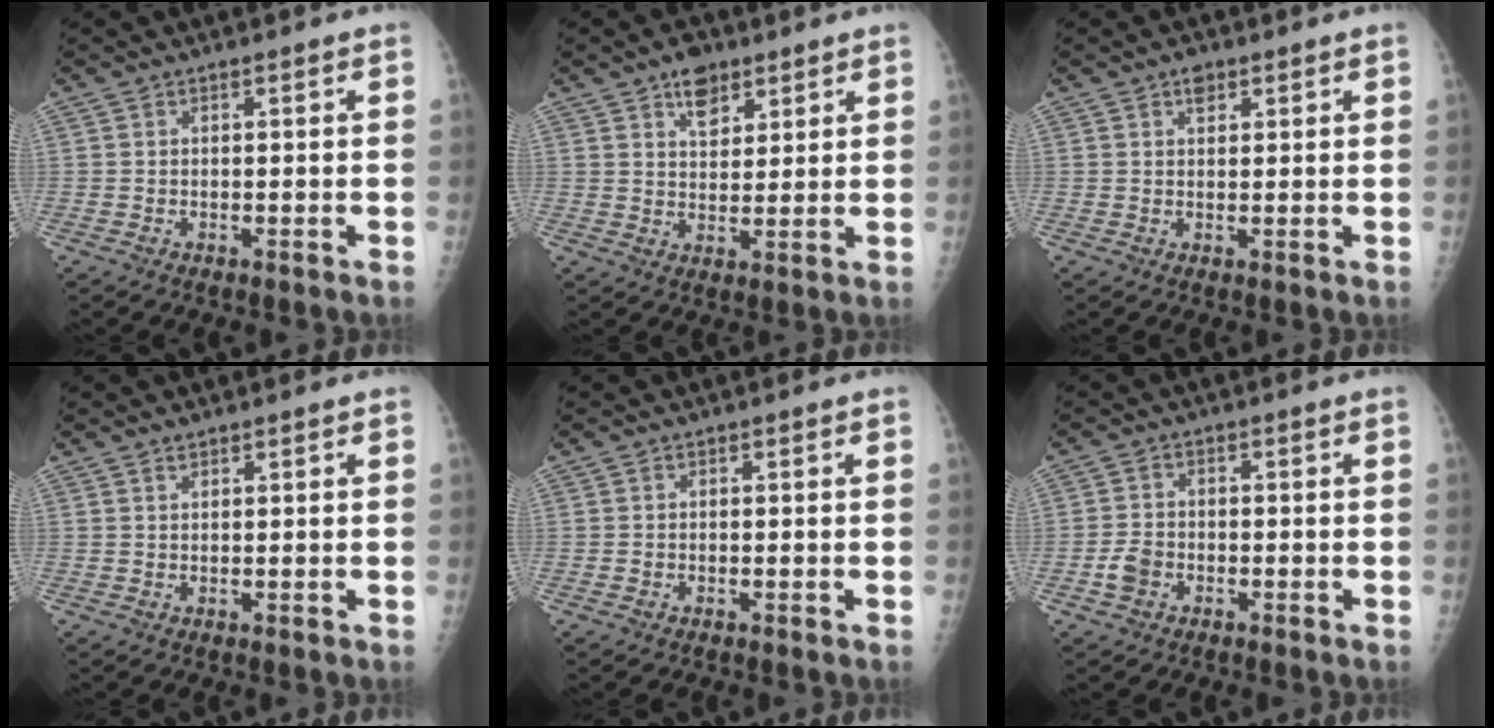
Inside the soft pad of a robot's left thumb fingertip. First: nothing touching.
{"total": 6.1, "force": [3.8, 3.6, 3.2], "torque": [-0.026, -0.021, 0.060]}
{"total": 2.2, "force": [1.3, 1.4, 1.2], "torque": [-0.007, -0.005, 0.018]}
{"total": 0.9, "force": [0.8, 0.4, 0.3], "torque": [-0.002, -0.005, 0.014]}
{"total": 0.6, "force": [-0.2, 0.5, 0.2], "torque": [-0.002, 0.001, -0.003]}
{"total": 3.6, "force": [-1.5, 2.7, 1.9], "torque": [-0.032, 0.009, -0.028]}